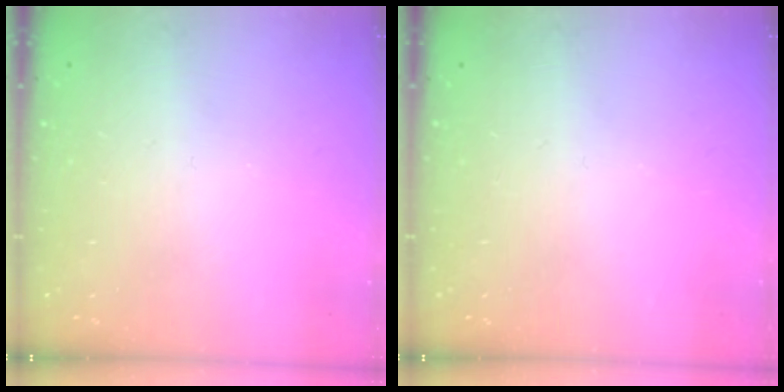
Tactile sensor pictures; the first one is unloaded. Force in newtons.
{"total": 0.0}